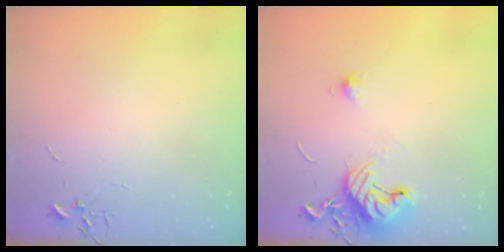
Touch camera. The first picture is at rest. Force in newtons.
{"total": 11.4, "press": 11.3, "slide": 1.1}